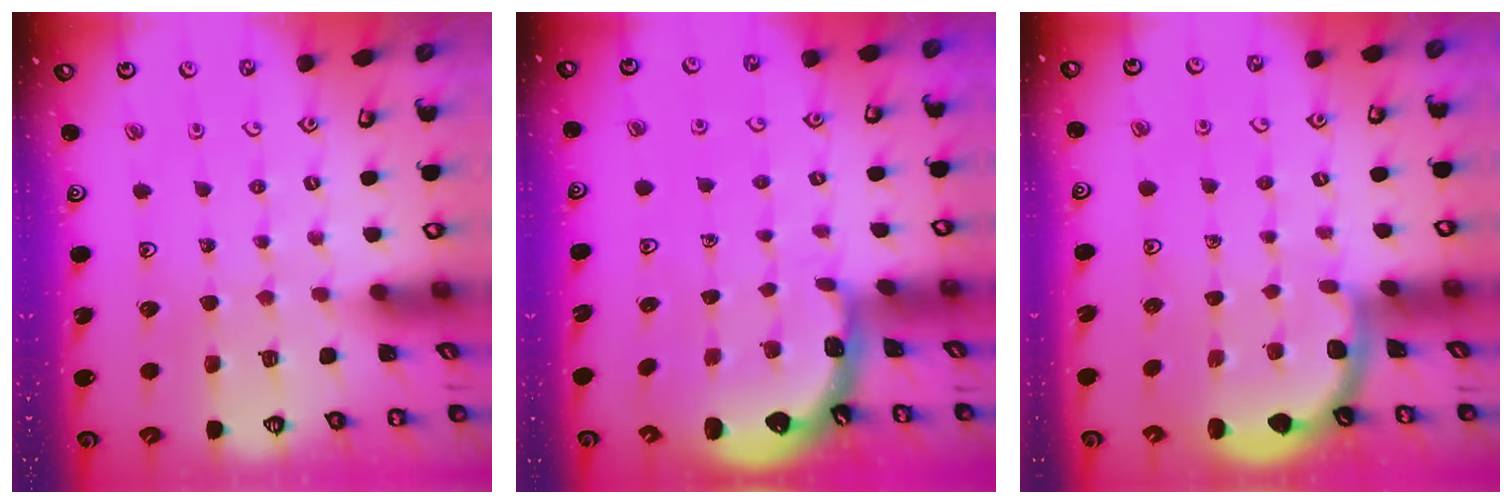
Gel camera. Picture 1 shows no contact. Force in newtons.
{"total": 1.0, "press": 1.0, "slide": 0.2}
{"total": 1.8, "press": 1.8, "slide": 0.0}